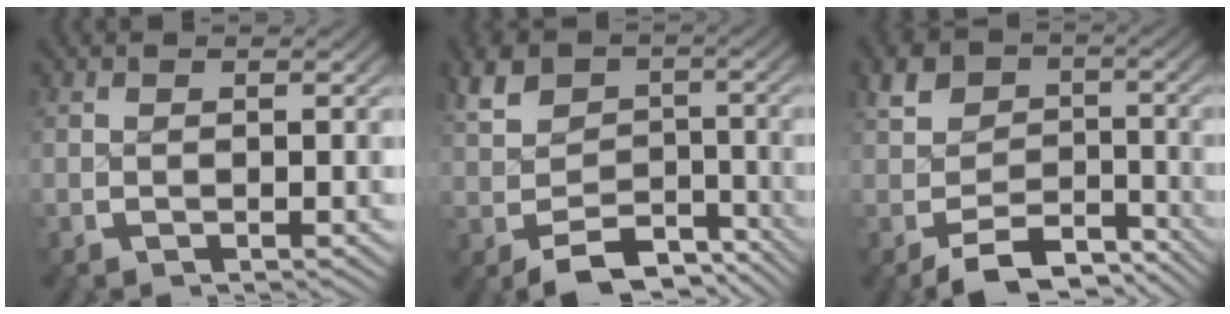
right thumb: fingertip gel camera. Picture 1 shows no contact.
{"total": 7.7, "force": [-3.4, 5.7, 3.9], "torque": [-0.062, -0.033, -0.042]}
{"total": 7.0, "force": [-4.0, 4.8, 3.2], "torque": [-0.049, -0.030, -0.058]}